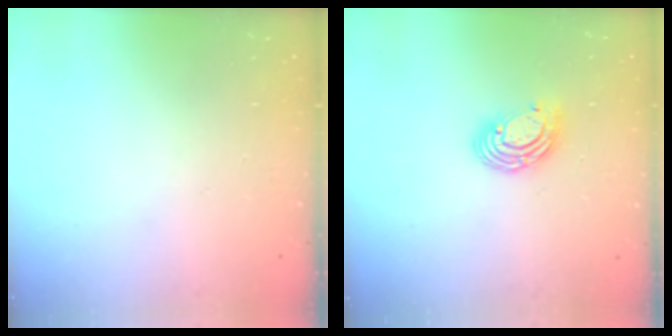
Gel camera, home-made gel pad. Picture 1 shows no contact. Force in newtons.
{"total": 8.8, "press": 8.7, "slide": 1.5}